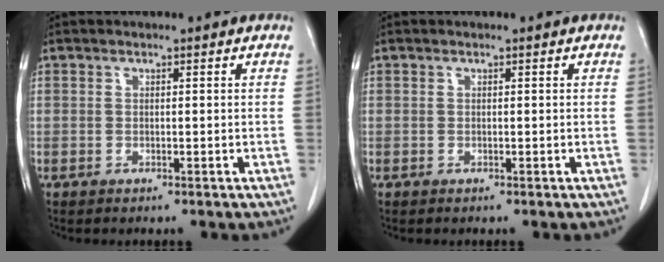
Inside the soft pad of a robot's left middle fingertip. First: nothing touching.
{"total": 0.0}